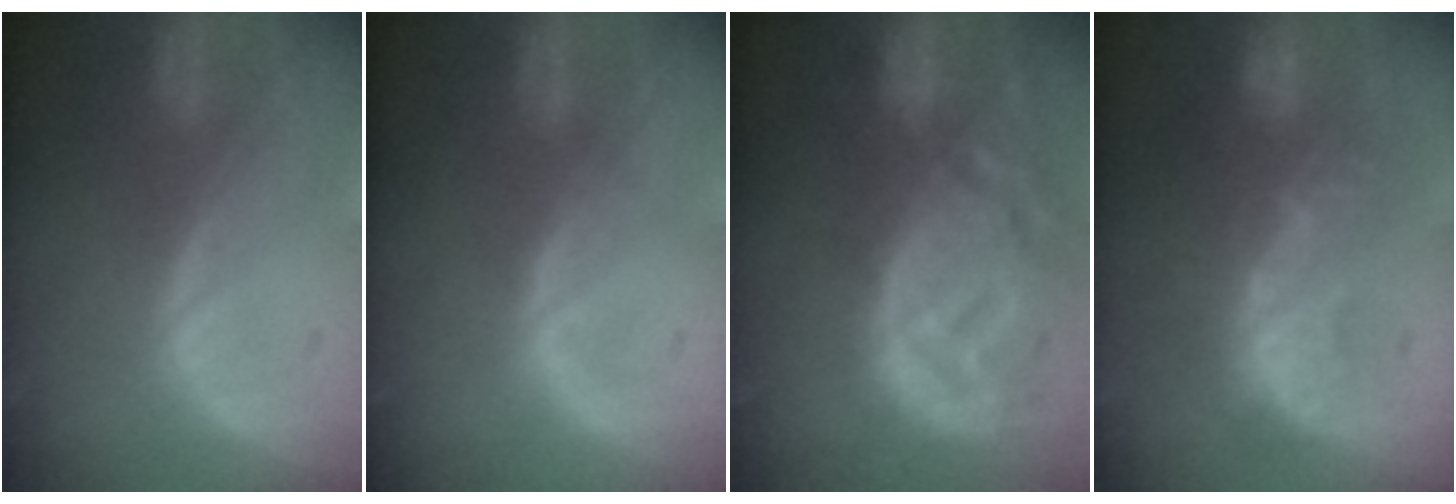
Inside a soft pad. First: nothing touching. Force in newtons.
{"total": 0.9, "press": 0.9, "slide": 0.2}
{"total": 13.3, "press": 11.6, "slide": 6.4}
{"total": 9.3, "press": 8.8, "slide": 3.1}